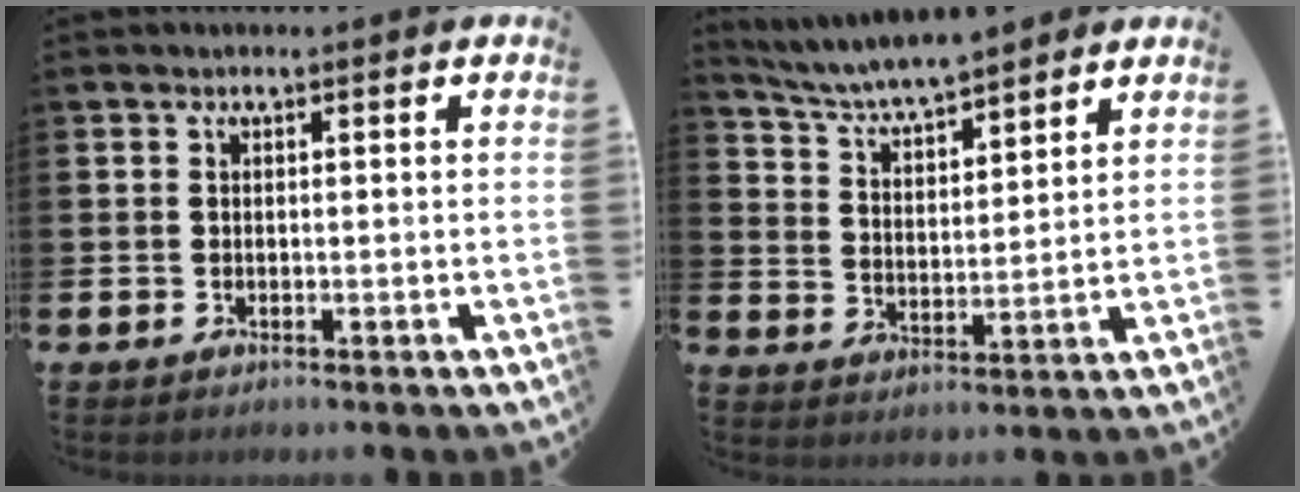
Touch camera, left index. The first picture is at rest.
{"total": 5.8, "force": [5.7, 0.4, 1.3], "torque": [-0.052, -0.036, 0.099]}